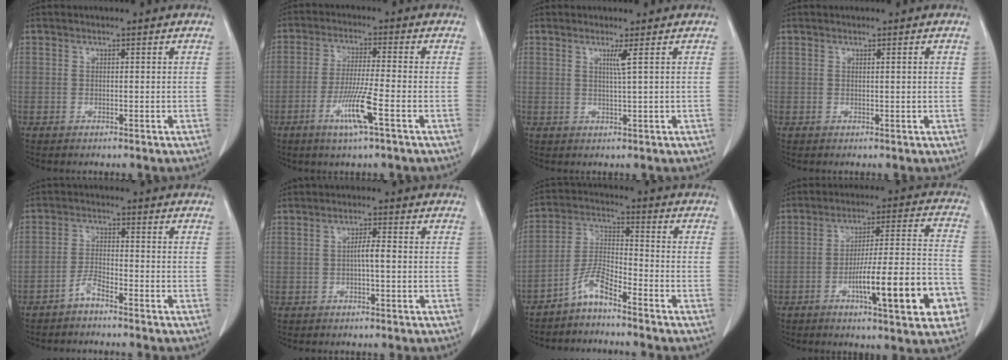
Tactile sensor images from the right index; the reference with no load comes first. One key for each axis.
{"total": 7.4, "fx": -3.1, "fy": -0.5, "fz": 6.7, "tx": -0.129, "ty": -0.015, "tz": -0.063}
{"total": 2.0, "fx": 1.0, "fy": -0.7, "fz": 1.6, "tx": -0.031, "ty": -0.011, "tz": 0.020}
{"total": 1.5, "fx": 0.7, "fy": 0.1, "fz": 1.3, "tx": -0.019, "ty": -0.003, "tz": 0.009}
{"total": 2.7, "fx": -2.2, "fy": 0.1, "fz": 1.5, "tx": -0.028, "ty": -0.002, "tz": -0.049}
{"total": 2.7, "fx": -0.1, "fy": 0.2, "fz": 2.6, "tx": -0.045, "ty": 0.002, "tz": -0.004}
{"total": 5.2, "fx": -4.2, "fy": 0.2, "fz": 3.1, "tx": -0.066, "ty": -0.004, "tz": -0.091}
{"total": 17.0, "fx": -6.3, "fy": 1.9, "fz": 15.7, "tx": -0.217, "ty": 0.013, "tz": -0.089}